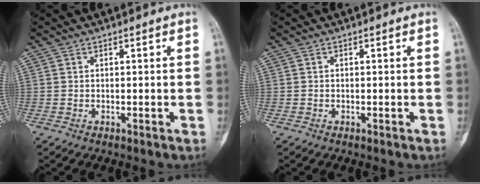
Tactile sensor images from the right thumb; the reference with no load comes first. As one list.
[{"total": 0.0}]